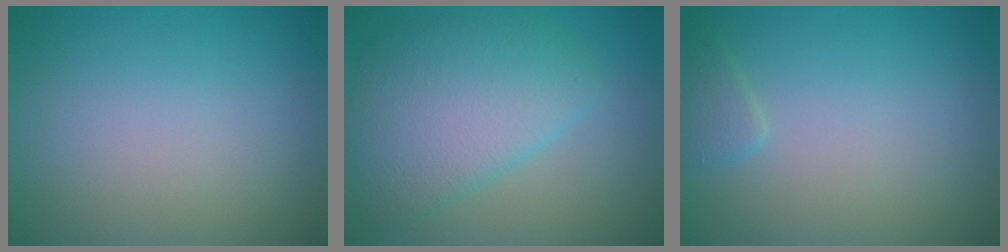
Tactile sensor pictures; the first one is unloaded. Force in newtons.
{"total": 6.1, "press": 6.1, "slide": 0.1}
{"total": 1.1, "press": 1.1, "slide": 0.1}